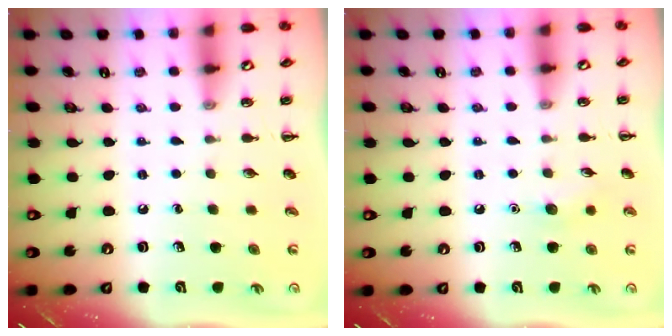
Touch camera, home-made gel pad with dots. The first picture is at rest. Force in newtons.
{"total": 5.6, "press": 5.4, "slide": 1.5}